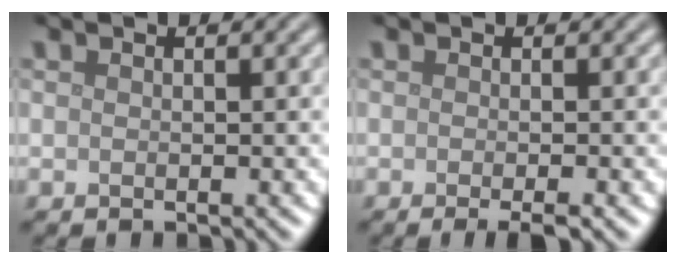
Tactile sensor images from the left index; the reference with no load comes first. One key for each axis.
{"total": 2.3, "fx": -1.0, "fy": 0.4, "fz": 2.0, "tx": -0.024, "ty": -0.005, "tz": -0.021}